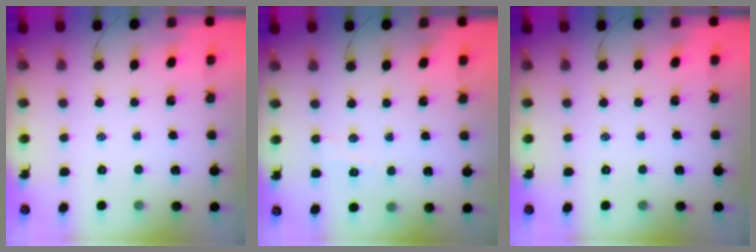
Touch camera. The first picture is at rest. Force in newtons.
{"total": 2.9, "press": 2.7, "slide": 1.0}
{"total": 0.0}